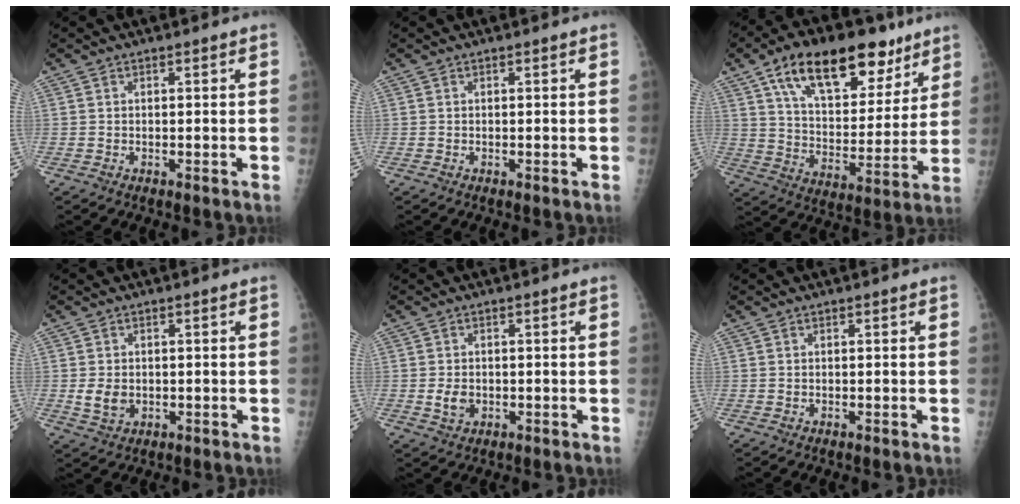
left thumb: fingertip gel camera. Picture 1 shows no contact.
{"total": 0.0}
{"total": 22.5, "force": [13.1, 11.4, 14.3], "torque": [-0.186, -0.034, 0.218]}
{"total": 3.8, "force": [-0.2, 2.9, 2.4], "torque": [-0.036, -0.004, 0.004]}
{"total": 3.0, "force": [-0.4, 2.3, 1.9], "torque": [-0.027, 0.000, -0.003]}
{"total": 0.0}